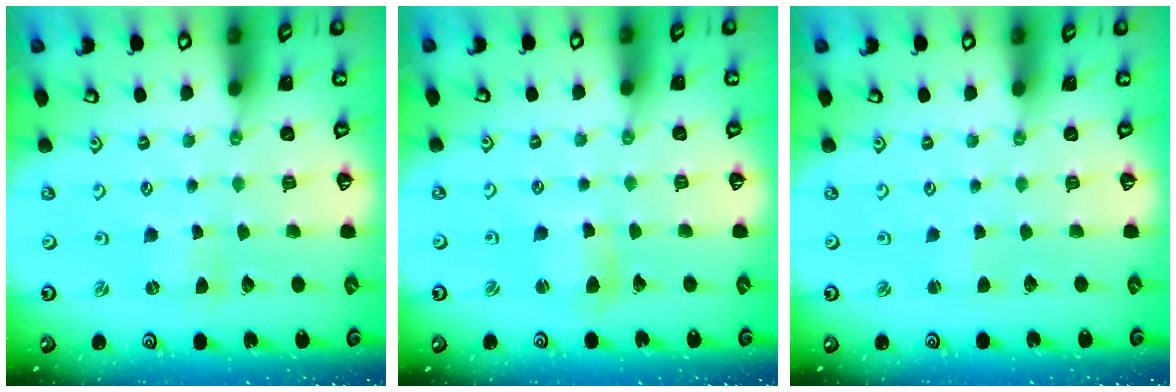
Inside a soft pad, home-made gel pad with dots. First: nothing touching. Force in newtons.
{"total": 4.4, "press": 4.4, "slide": 0.5}
{"total": 1.5, "press": 1.5, "slide": 0.1}